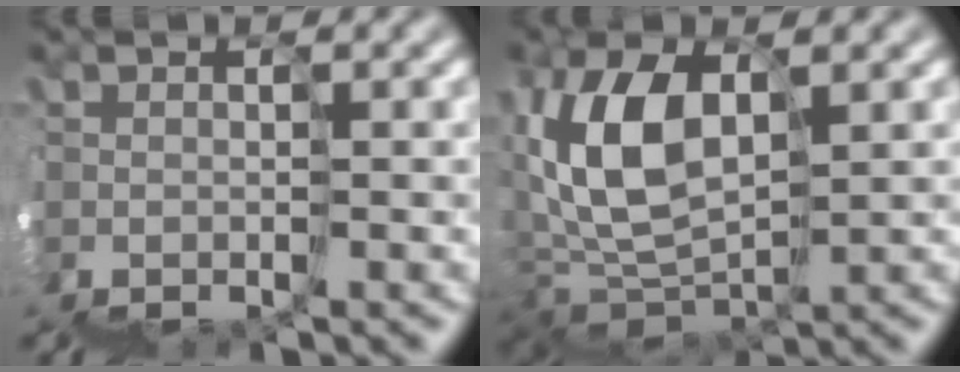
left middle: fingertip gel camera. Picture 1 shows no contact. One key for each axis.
{"total": 5.2, "fx": 3.7, "fy": 2.7, "fz": 2.4, "tx": -0.061, "ty": 0.041, "tz": 0.057}